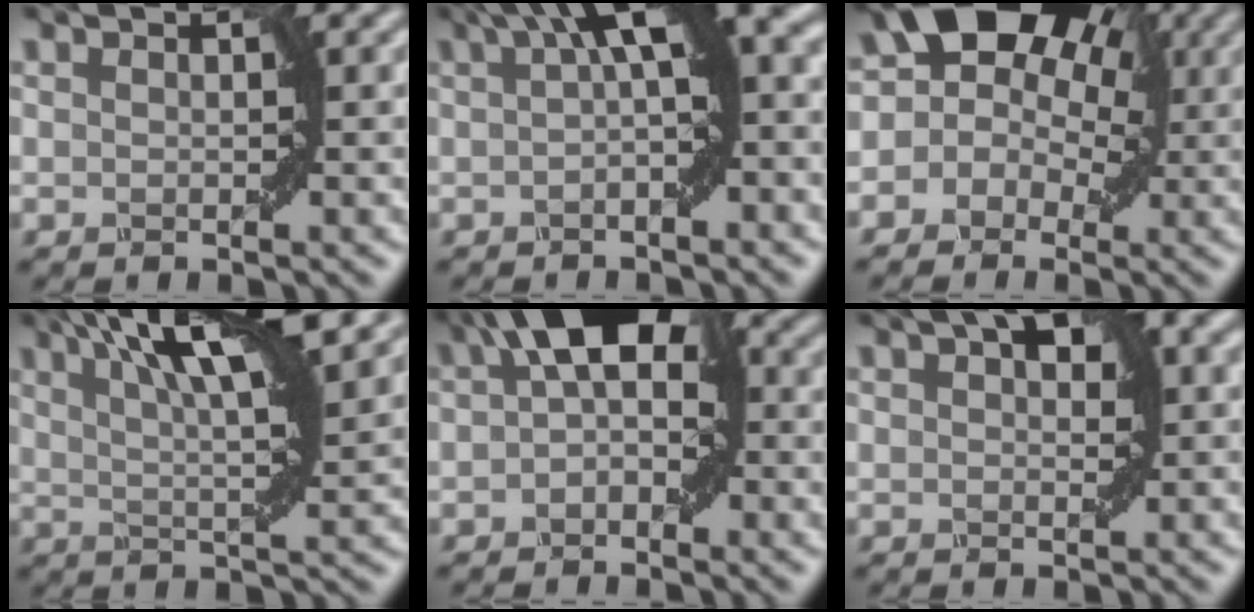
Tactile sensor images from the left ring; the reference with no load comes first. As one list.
[{"total": 9.1, "force": [2.6, 2.6, 8.3], "torque": [-0.111, 0.032, 0.037]}, {"total": 14.0, "force": [4.9, 10.4, 8.1], "torque": [-0.108, 0.068, 0.040]}, {"total": 10.9, "force": [5.7, 2.4, 8.9], "torque": [-0.124, 0.025, 0.087]}, {"total": 7.9, "force": [1.2, 4.2, 6.6], "torque": [-0.087, 0.032, 0.008]}, {"total": 7.4, "force": [3.2, 2.9, 6.0], "torque": [-0.073, 0.029, 0.053]}]